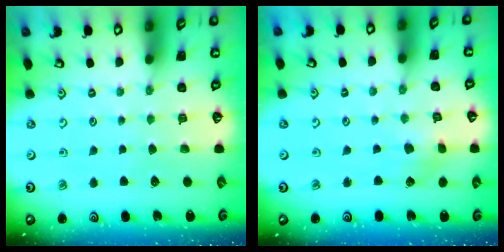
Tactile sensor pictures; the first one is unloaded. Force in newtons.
{"total": 2.8, "press": 2.8, "slide": 0.1}